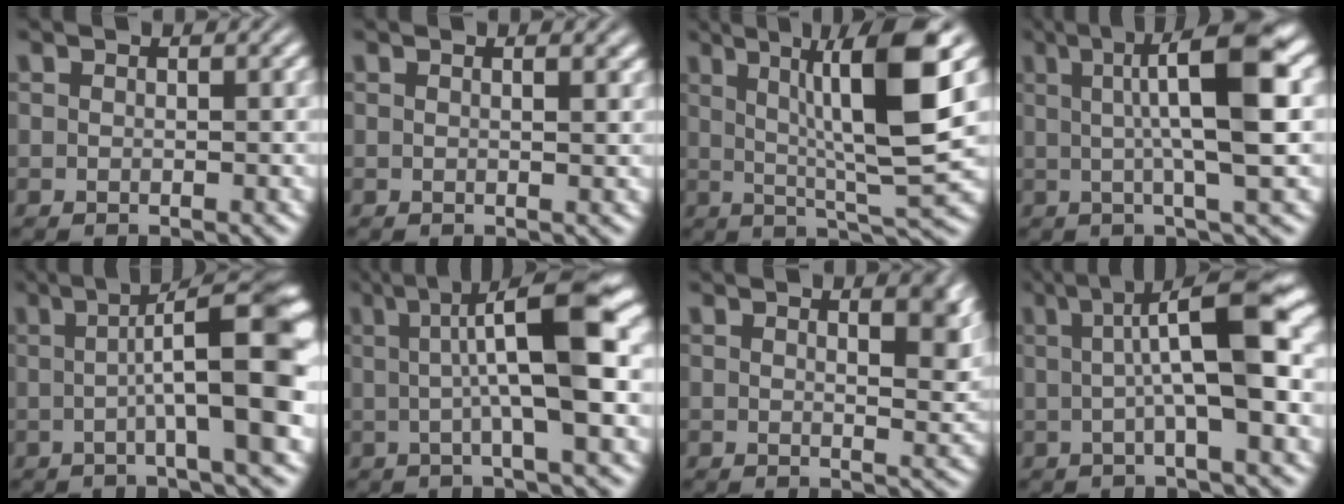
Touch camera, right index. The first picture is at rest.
{"total": 0.9, "force": [0.5, -0.4, 0.6], "torque": [-0.008, -0.004, 0.010]}
{"total": 10.5, "force": [4.1, 0.6, 9.7], "torque": [-0.128, 0.010, 0.062]}
{"total": 9.1, "force": [2.7, 0.4, 8.7], "torque": [-0.107, 0.026, 0.034]}
{"total": 9.7, "force": [0.8, 1.8, 9.5], "torque": [-0.108, 0.009, 0.009]}
{"total": 9.4, "force": [2.2, 1.0, 9.1], "torque": [-0.112, 0.026, 0.025]}
{"total": 3.0, "force": [1.5, -0.4, 2.6], "torque": [-0.025, -0.011, 0.027]}
{"total": 8.5, "force": [1.8, 0.7, 8.3], "torque": [-0.102, 0.023, 0.022]}